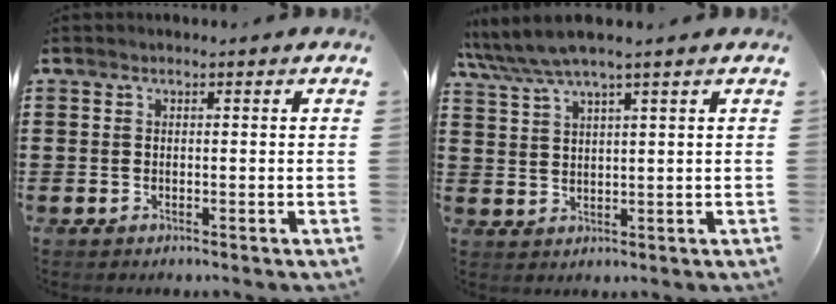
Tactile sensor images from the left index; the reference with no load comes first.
{"total": 4.8, "force": [3.8, 0.3, 2.9], "torque": [-0.067, -0.006, 0.066]}